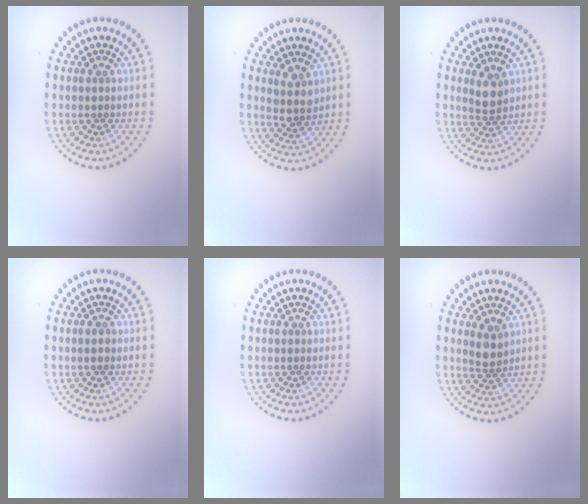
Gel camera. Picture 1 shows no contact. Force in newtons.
{"total": 2.8, "press": 2.4, "slide": 1.4}
{"total": 2.0, "press": 1.7, "slide": 1.0}
{"total": 1.1, "press": 1.1, "slide": 0.1}
{"total": 0.0}
{"total": 2.0, "press": 1.7, "slide": 1.1}